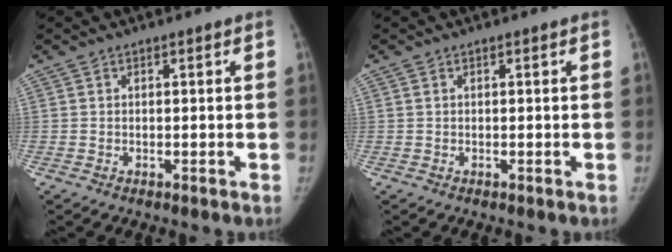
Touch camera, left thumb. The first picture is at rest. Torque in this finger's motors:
{"motor_torque": [-0.15, -0.08, -0.21, 0.27, -0.02]}